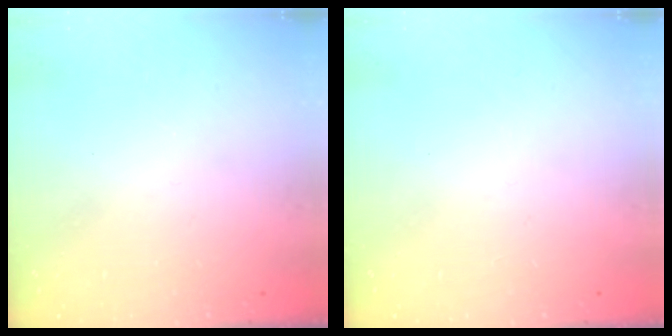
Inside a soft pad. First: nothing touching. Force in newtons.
{"total": 0.0}